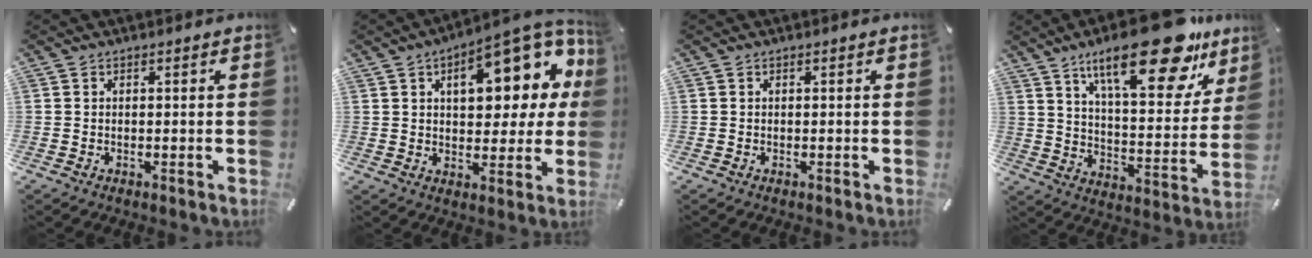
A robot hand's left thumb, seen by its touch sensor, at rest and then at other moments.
{"total": 18.3, "force": [7.5, 9.3, 13.8], "torque": [-0.171, -0.037, 0.117]}
{"total": 0.0}
{"total": 24.8, "force": [16.6, 8.9, 16.2], "torque": [-0.235, -0.102, 0.269]}